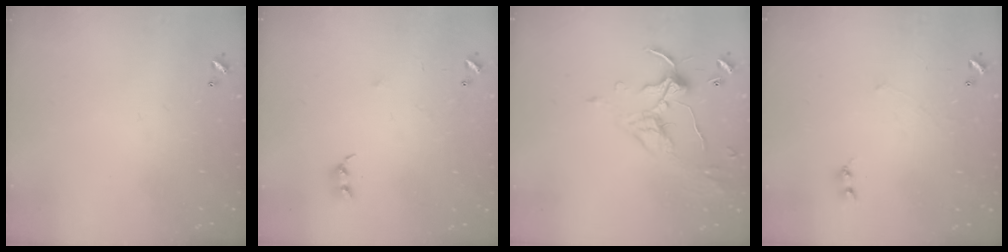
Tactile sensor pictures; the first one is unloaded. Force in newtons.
{"total": 5.1, "press": 5.0, "slide": 1.0}
{"total": 1.7, "press": 1.5, "slide": 0.8}
{"total": 1.6, "press": 1.5, "slide": 0.5}